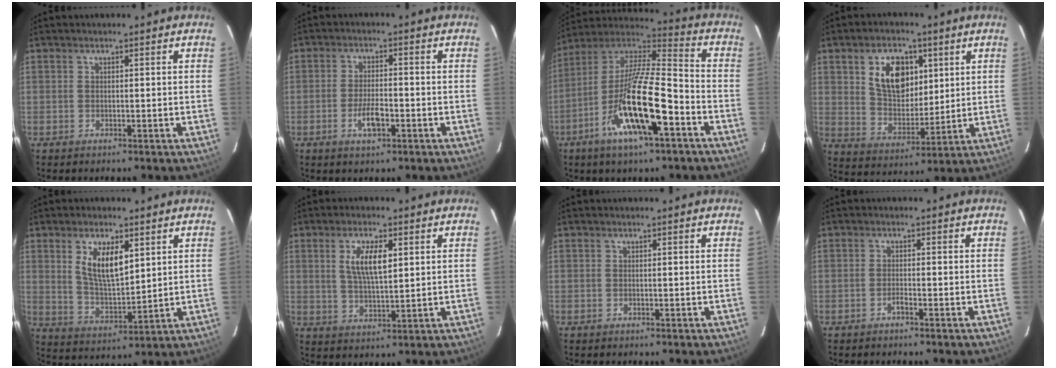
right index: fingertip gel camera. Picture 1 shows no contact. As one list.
[{"total": 5.0, "force": [-2.1, 1.8, 4.1], "torque": [-0.085, -0.001, -0.037]}, {"total": 20.0, "force": [-9.1, 4.7, 17.2], "torque": [-0.322, -0.032, -0.173]}, {"total": 11.8, "force": [4.4, 7.6, 7.9], "torque": [-0.144, 0.014, 0.088]}, {"total": 9.3, "force": [3.8, 3.8, 7.7], "torque": [-0.141, -0.002, 0.080]}, {"total": 7.1, "force": [2.2, 2.4, 6.3], "torque": [-0.117, 0.001, 0.044]}, {"total": 0.0}, {"total": 1.0, "force": [-0.8, 0.1, 0.6], "torque": [-0.014, 0.003, -0.017]}]